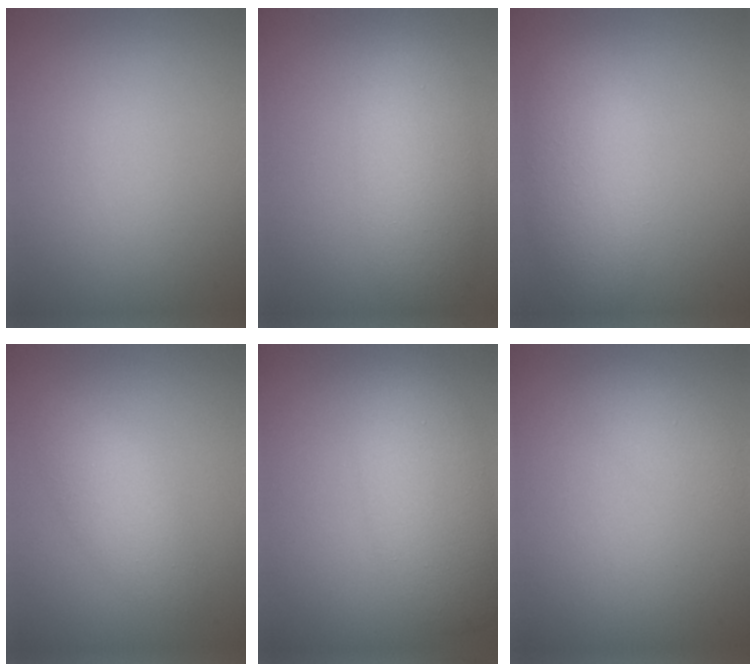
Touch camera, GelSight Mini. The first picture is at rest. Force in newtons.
{"total": 3.4, "press": 3.4, "slide": 0.2}
{"total": 5.5, "press": 5.5, "slide": 0.3}
{"total": 2.7, "press": 2.7, "slide": 0.1}
{"total": 5.5, "press": 5.5, "slide": 0.1}
{"total": 1.7, "press": 1.7, "slide": 0.0}